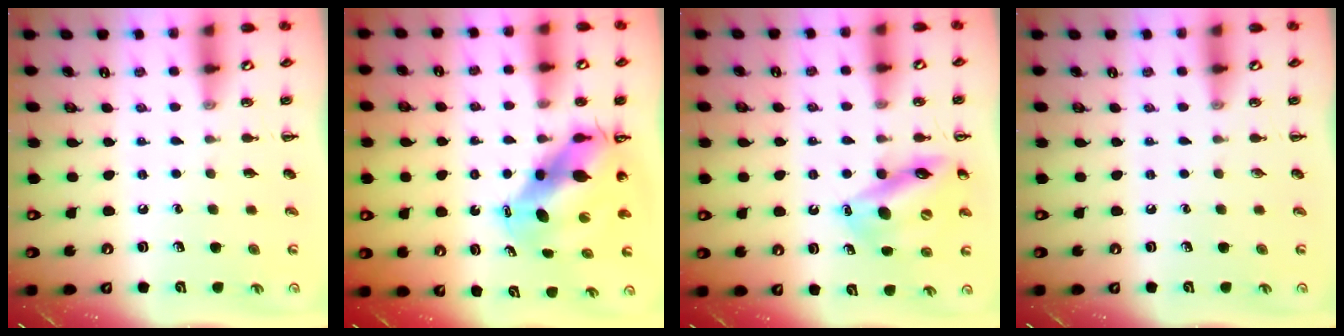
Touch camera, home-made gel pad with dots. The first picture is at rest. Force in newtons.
{"total": 10.1, "press": 9.7, "slide": 2.8}
{"total": 13.9, "press": 13.5, "slide": 3.2}
{"total": 0.0}